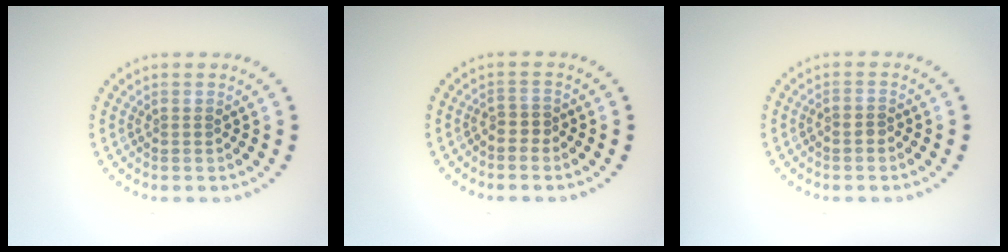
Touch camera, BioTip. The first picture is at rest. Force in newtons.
{"total": 1.2, "press": 0.8, "slide": 0.8}
{"total": 0.9, "press": 0.6, "slide": 0.6}